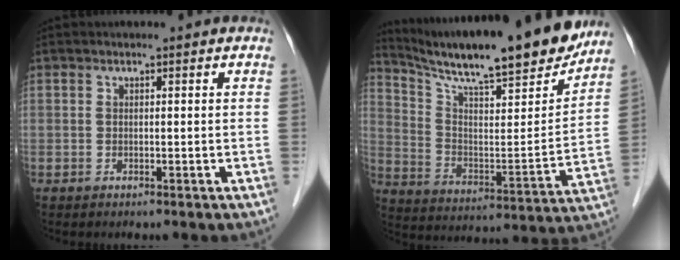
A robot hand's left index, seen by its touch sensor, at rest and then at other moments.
{"total": 23.1, "force": [20.1, 2.2, 11.2], "torque": [-0.195, -0.038, 0.303]}